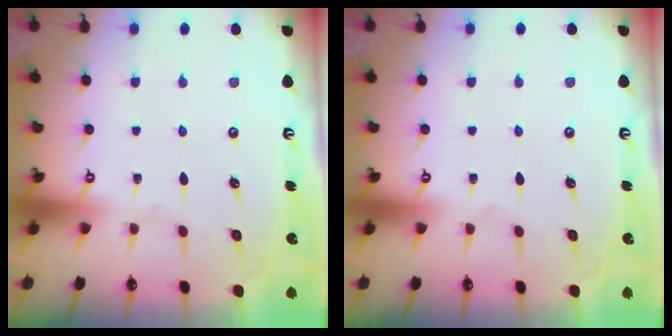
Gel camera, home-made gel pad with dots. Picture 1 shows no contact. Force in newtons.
{"total": 0.0}